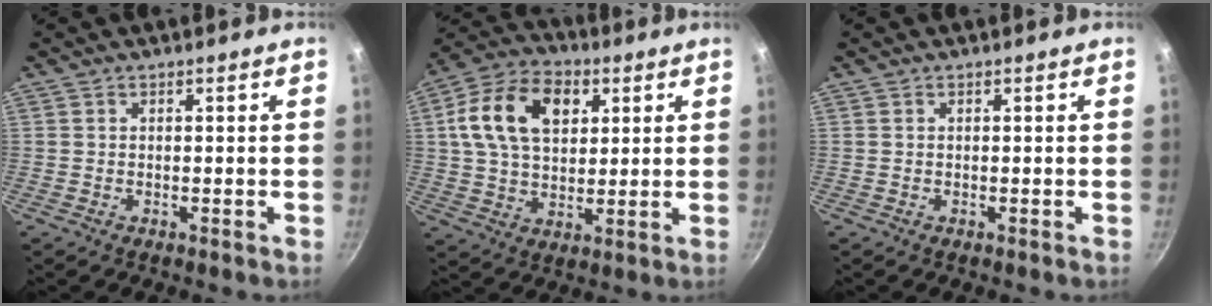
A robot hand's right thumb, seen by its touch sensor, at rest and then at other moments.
{"total": 16.4, "force": [4.7, 11.0, 11.1], "torque": [-0.174, 0.005, 0.070]}
{"total": 0.0}